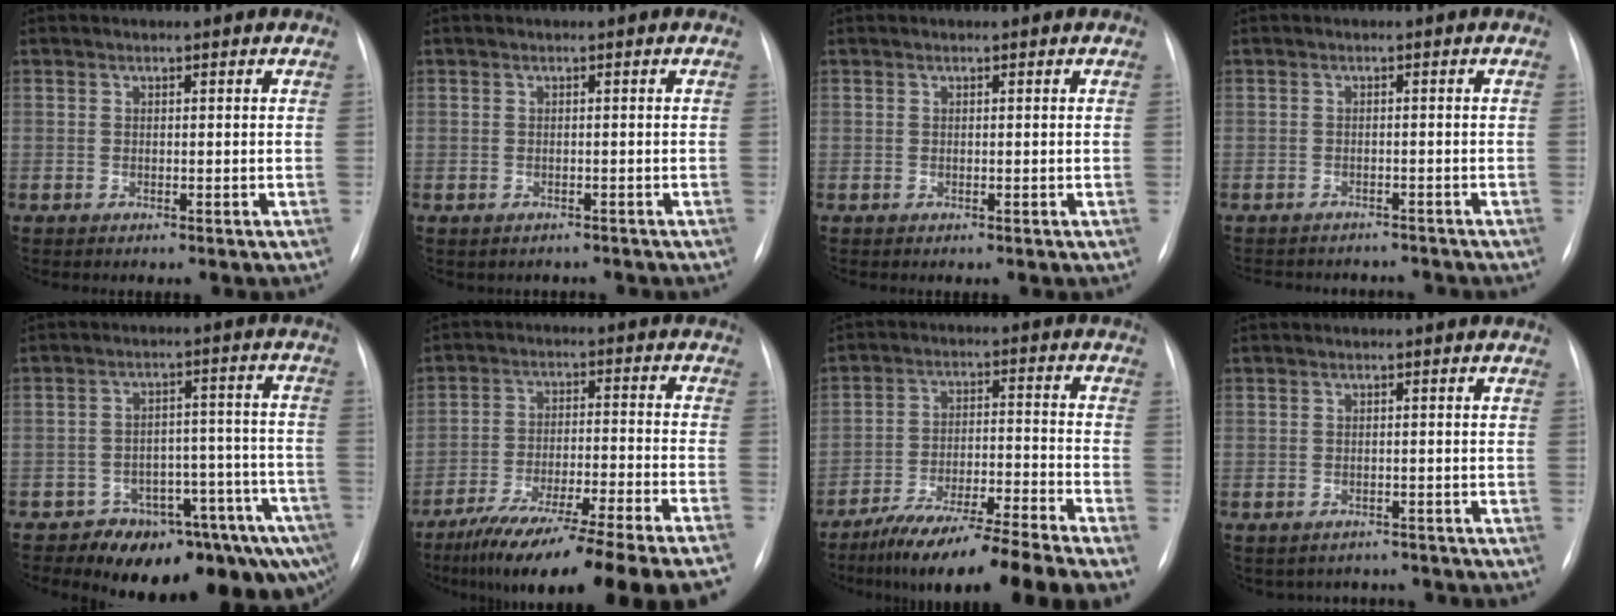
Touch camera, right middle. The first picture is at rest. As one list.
[{"total": 1.6, "force": [-1.3, 0.8, 0.2], "torque": [-0.007, 0.001, -0.014]}, {"total": 0.0}, {"total": 8.2, "force": [-7.7, 2.5, 1.6], "torque": [-0.024, 0.007, -0.089]}, {"total": 14.9, "force": [-11.0, 5.4, 8.5], "torque": [-0.022, 0.067, -0.132]}, {"total": 23.1, "force": [-18.6, -0.1, 13.8], "torque": [-0.153, -0.034, -0.282]}, {"total": 14.6, "force": [-11.4, -0.5, 9.0], "torque": [-0.141, -0.019, -0.191]}, {"total": 3.5, "force": [-3.1, 1.7, -0.1], "torque": [0.002, 0.013, -0.035]}]